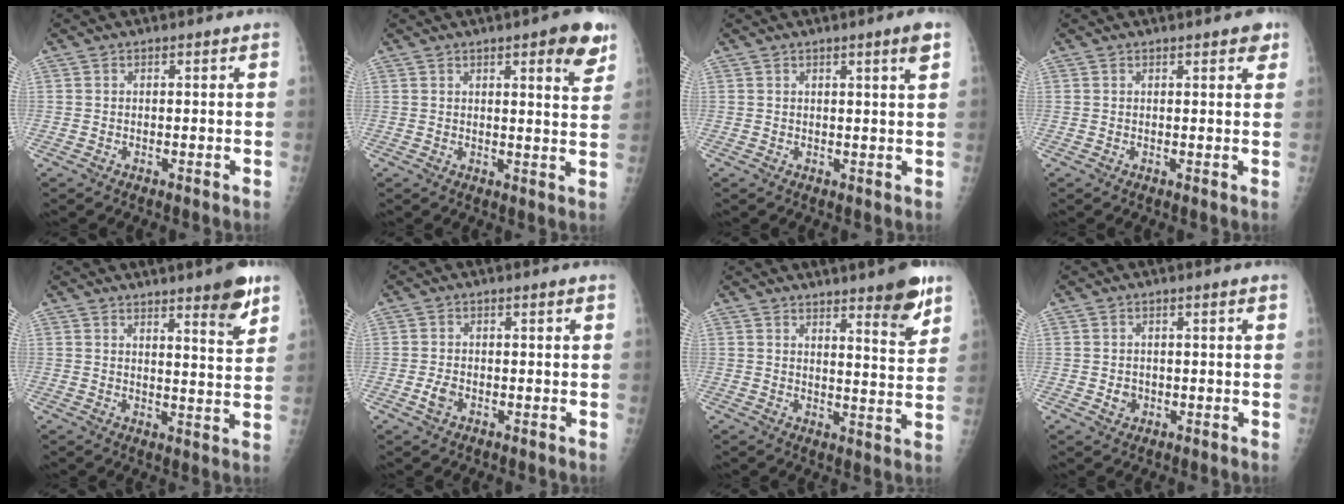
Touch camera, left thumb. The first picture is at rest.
{"total": 7.7, "force": [4.3, 1.9, 6.1], "torque": [-0.060, -0.020, 0.049]}
{"total": 3.1, "force": [1.6, -0.3, 2.6], "torque": [-0.040, -0.010, 0.025]}
{"total": 2.7, "force": [1.7, 1.0, 1.8], "torque": [-0.012, -0.004, 0.016]}
{"total": 7.6, "force": [5.0, 1.3, 5.7], "torque": [-0.066, -0.033, 0.066]}
{"total": 2.3, "force": [-0.9, 1.5, 1.6], "torque": [-0.034, 0.008, -0.016]}
{"total": 9.0, "force": [5.9, 1.8, 6.6], "torque": [-0.071, -0.039, 0.080]}
{"total": 2.0, "force": [-0.4, 1.7, 0.9], "torque": [-0.006, 0.004, -0.002]}